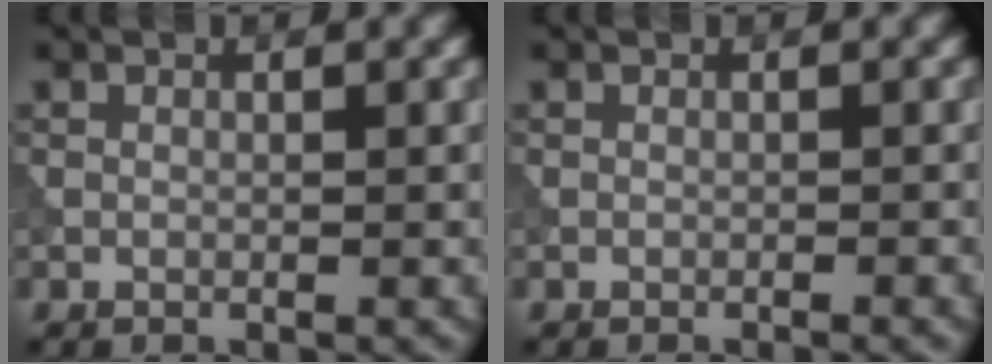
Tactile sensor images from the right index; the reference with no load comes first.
{"total": 0.7, "force": [-0.2, 0.4, 0.6], "torque": [-0.002, -0.003, -0.009]}